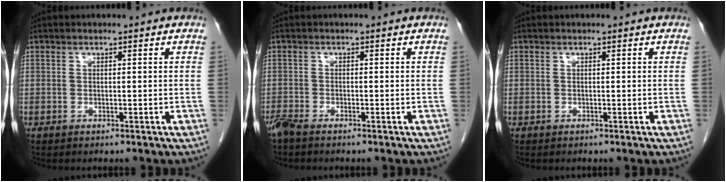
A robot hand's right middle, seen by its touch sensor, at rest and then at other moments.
{"total": 1.9, "force": [-1.7, 0.1, 0.9], "torque": [-0.025, -0.005, -0.036]}
{"total": 0.0}